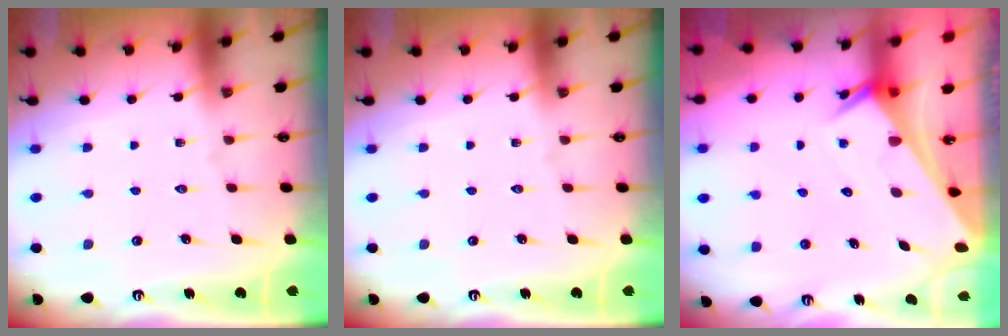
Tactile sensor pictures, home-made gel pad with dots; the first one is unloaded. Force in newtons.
{"total": 0.0}
{"total": 2.6, "press": 2.6, "slide": 0.1}